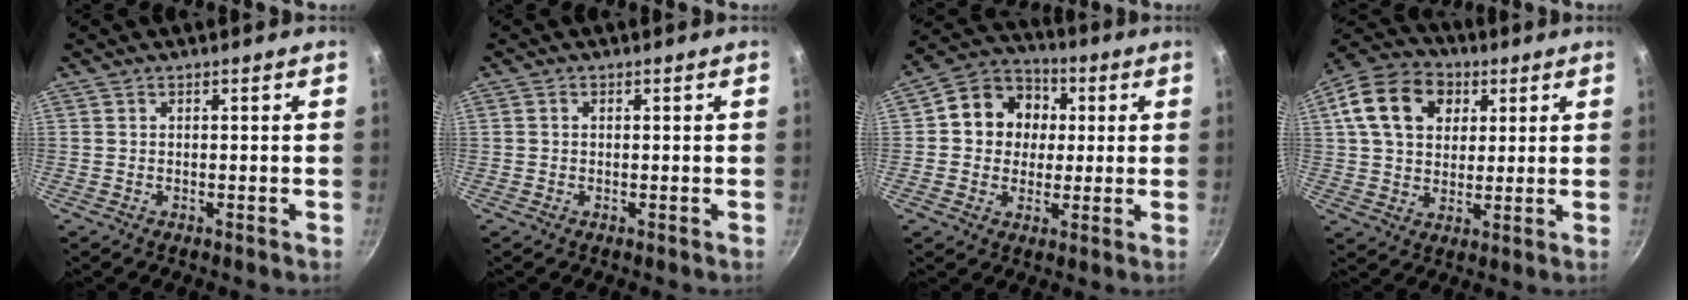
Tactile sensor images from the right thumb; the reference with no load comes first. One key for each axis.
{"total": 0.6, "fx": 0.0, "fy": 0.5, "fz": 0.3, "tx": -0.004, "ty": 0.004, "tz": 0.000}
{"total": 11.9, "fx": 1.6, "fy": 10.5, "fz": 5.4, "tx": -0.057, "ty": 0.015, "tz": 0.010}
{"total": 15.0, "fx": 4.7, "fy": 11.3, "fz": 8.7, "tx": -0.139, "ty": 0.010, "tz": 0.069}